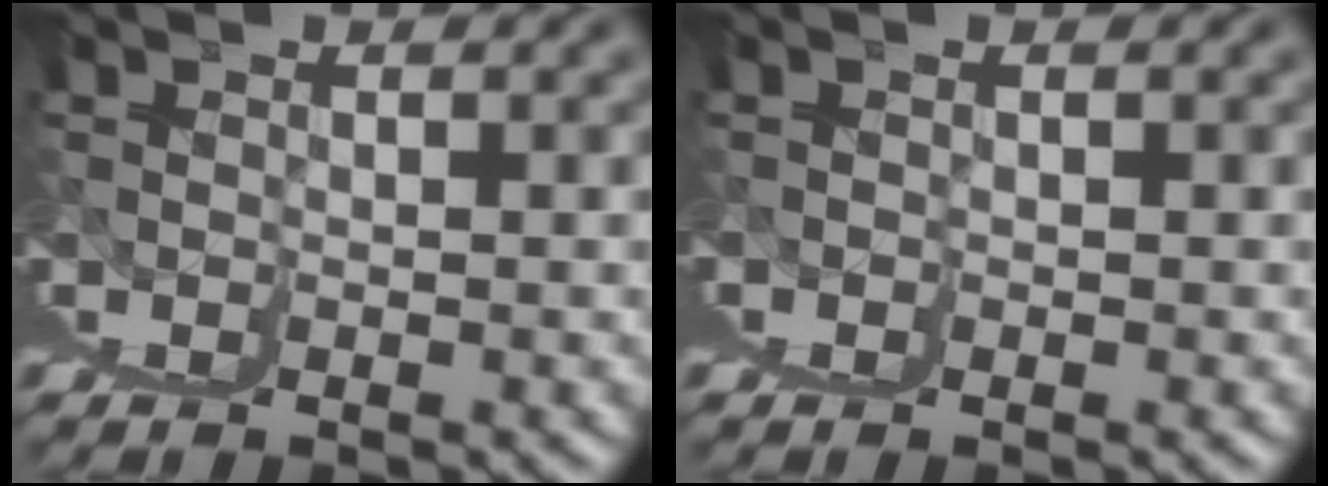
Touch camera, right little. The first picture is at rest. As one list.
[{"total": 1.3, "force": [0.3, -1.3, -0.3], "torque": [0.009, 0.004, 0.006]}]